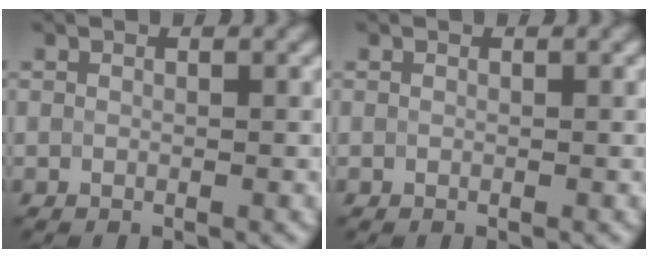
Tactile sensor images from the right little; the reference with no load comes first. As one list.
[{"total": 0.0}]